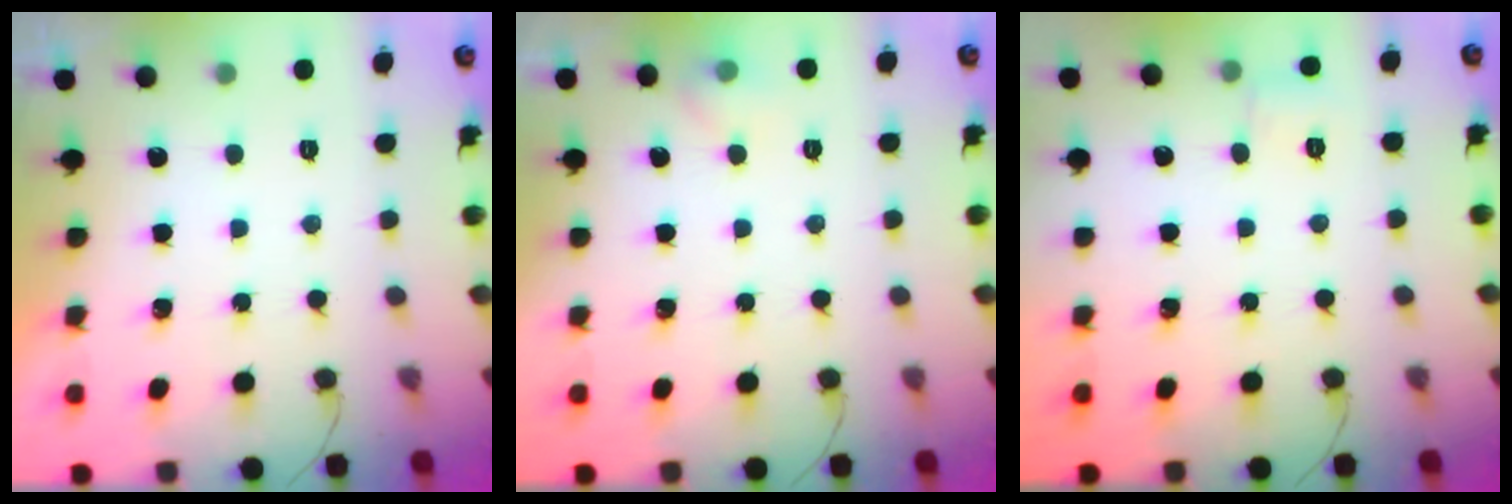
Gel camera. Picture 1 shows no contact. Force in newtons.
{"total": 5.3, "press": 5.1, "slide": 1.5}
{"total": 5.6, "press": 5.4, "slide": 1.5}